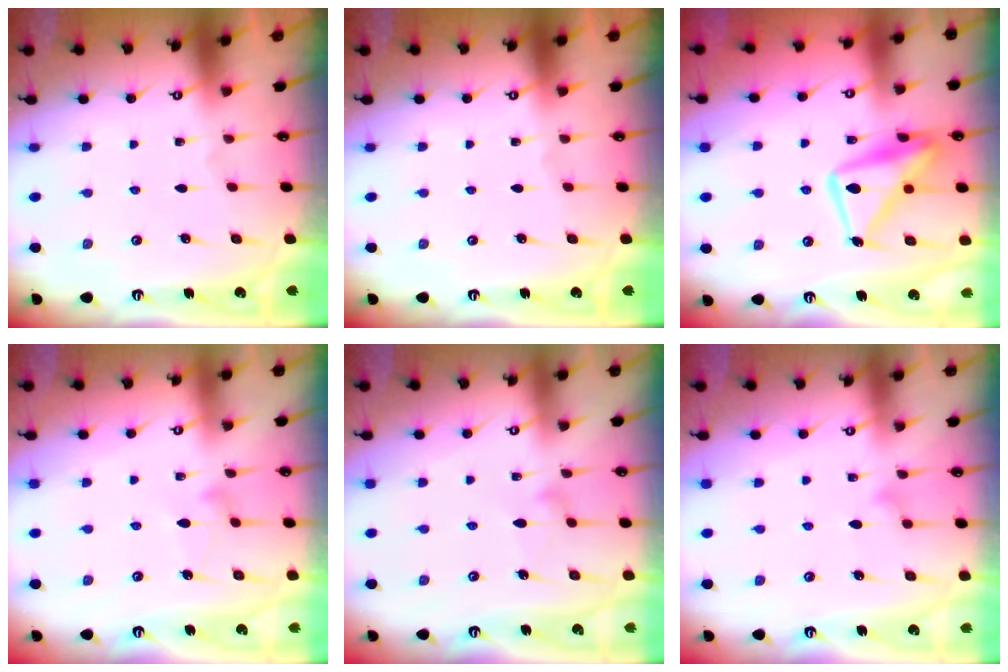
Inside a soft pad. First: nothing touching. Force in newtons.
{"total": 0.0}
{"total": 15.0, "press": 14.9, "slide": 1.5}
{"total": 8.7, "press": 8.6, "slide": 0.5}
{"total": 9.8, "press": 9.8, "slide": 0.6}
{"total": 9.0, "press": 9.0, "slide": 0.5}